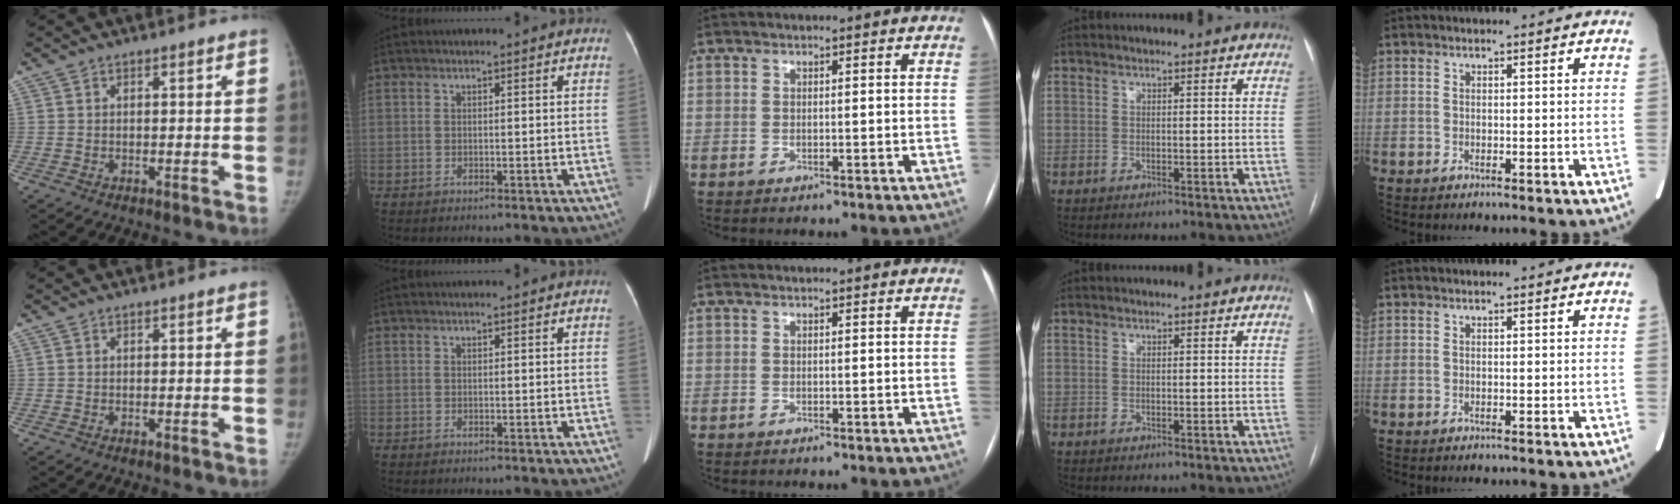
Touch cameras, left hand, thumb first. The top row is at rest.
{}